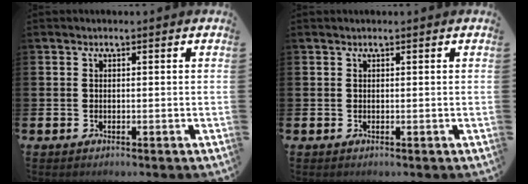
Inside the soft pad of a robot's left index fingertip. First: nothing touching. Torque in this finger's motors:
{"motor_torque": [0.26, 0.07, -0.08, 0.00]}